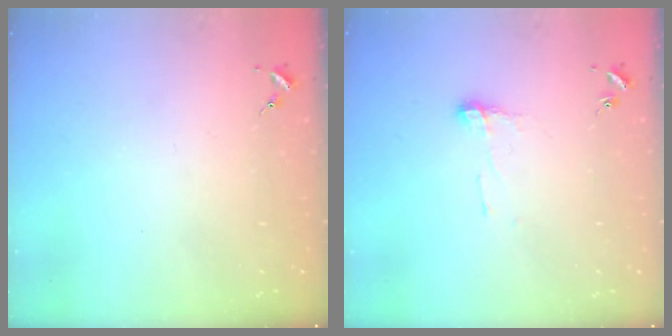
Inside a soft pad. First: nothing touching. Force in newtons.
{"total": 5.3, "press": 5.2, "slide": 0.5}